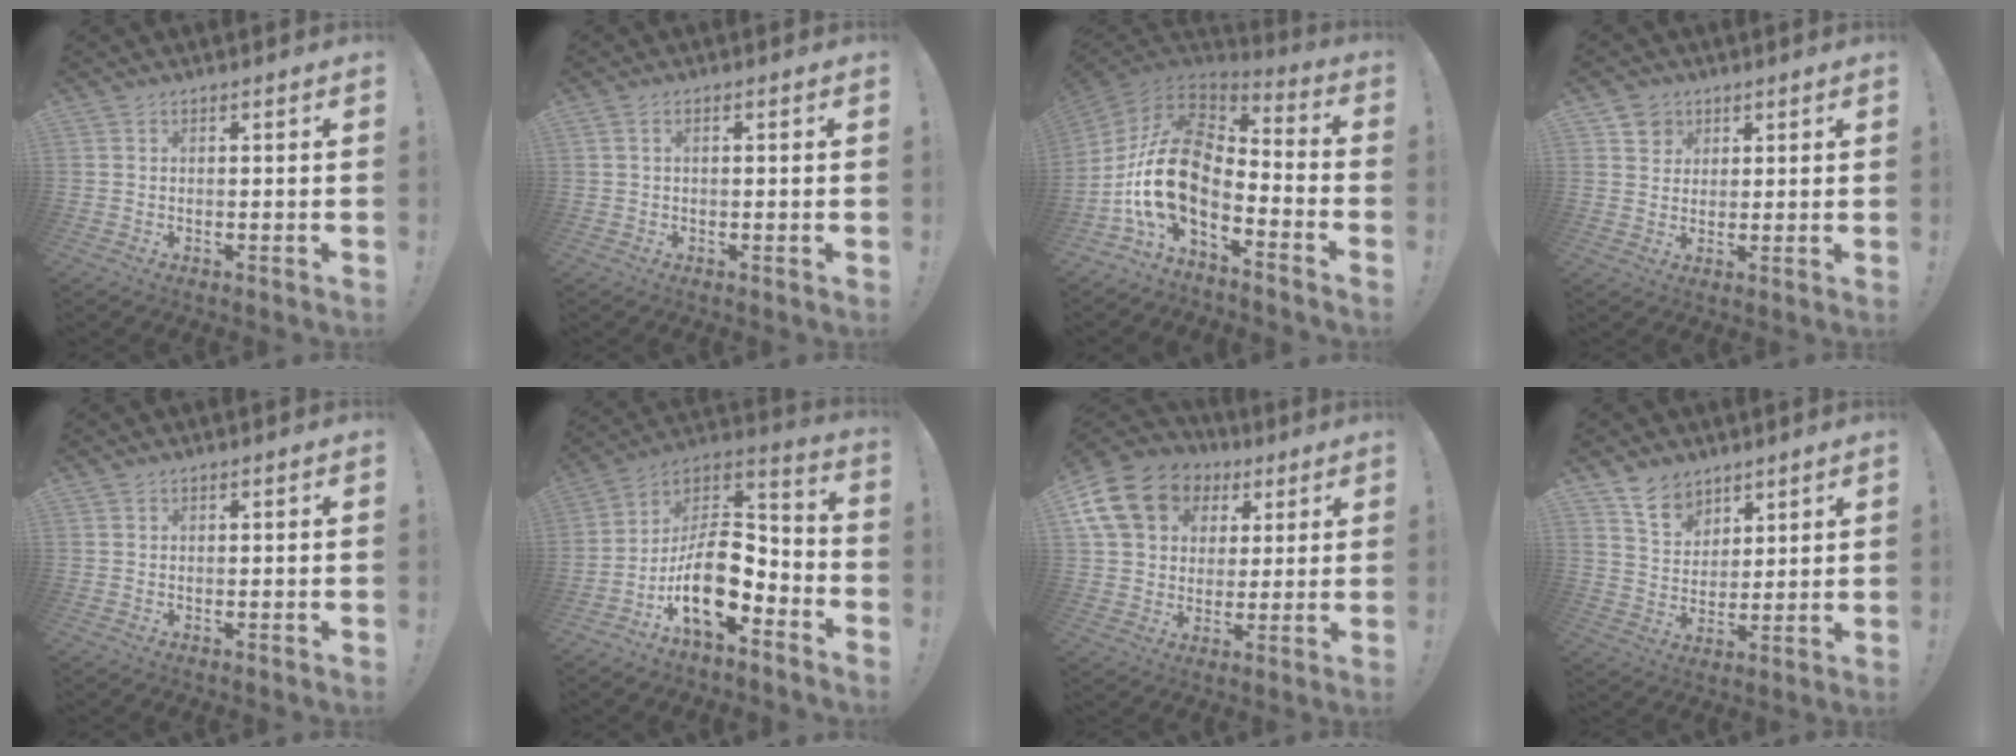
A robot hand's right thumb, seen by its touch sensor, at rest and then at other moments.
{"total": 1.5, "force": [-0.4, 0.1, 1.5], "torque": [-0.032, 0.005, -0.007]}
{"total": 17.0, "force": [-3.4, 9.4, 13.7], "torque": [-0.273, 0.003, -0.060]}
{"total": 5.0, "force": [2.8, 4.2, 0.4], "torque": [0.005, -0.014, 0.050]}
{"total": 0.5, "force": [0.5, 0.2, 0.1], "torque": [0.001, -0.002, 0.010]}
{"total": 17.1, "force": [-6.0, 9.3, 13.1], "torque": [-0.225, 0.028, -0.093]}
{"total": 16.7, "force": [6.9, 13.2, 7.6], "torque": [-0.117, -0.024, 0.144]}
{"total": 9.2, "force": [7.2, 5.4, 2.1], "torque": [-0.029, -0.049, 0.137]}